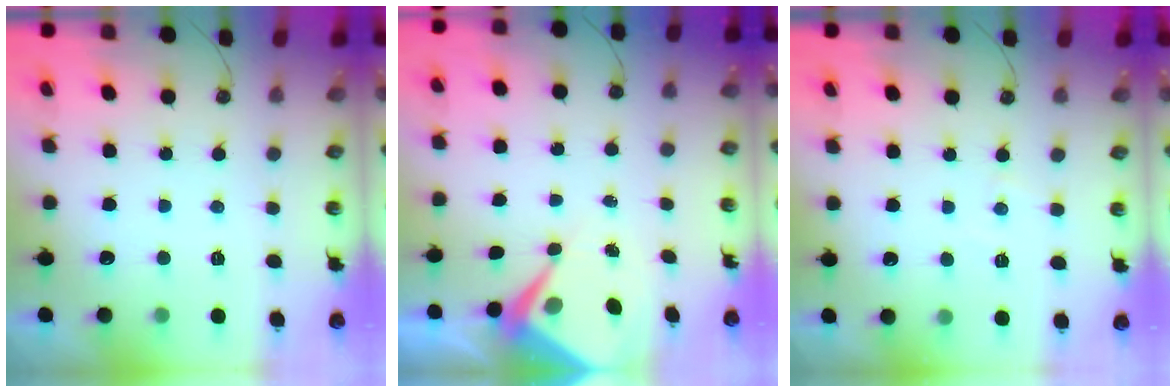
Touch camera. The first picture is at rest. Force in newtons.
{"total": 6.6, "press": 6.5, "slide": 0.7}
{"total": 3.0, "press": 2.9, "slide": 0.5}